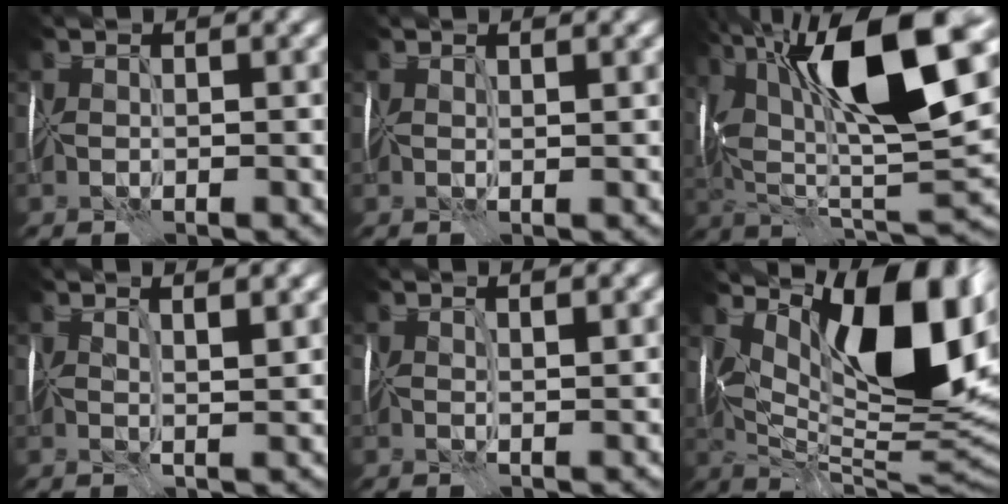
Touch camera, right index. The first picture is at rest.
{"total": 1.1, "force": [0.8, 0.0, 0.8], "torque": [-0.009, 0.004, 0.012]}
{"total": 15.3, "force": [5.5, 5.4, 13.3], "torque": [-0.236, 0.012, 0.088]}
{"total": 3.7, "force": [2.2, 1.0, 2.8], "torque": [-0.032, 0.012, 0.019]}
{"total": 1.8, "force": [1.2, 0.1, 1.3], "torque": [-0.015, 0.003, 0.018]}
{"total": 14.6, "force": [4.5, 6.4, 12.3], "torque": [-0.172, 0.002, 0.074]}